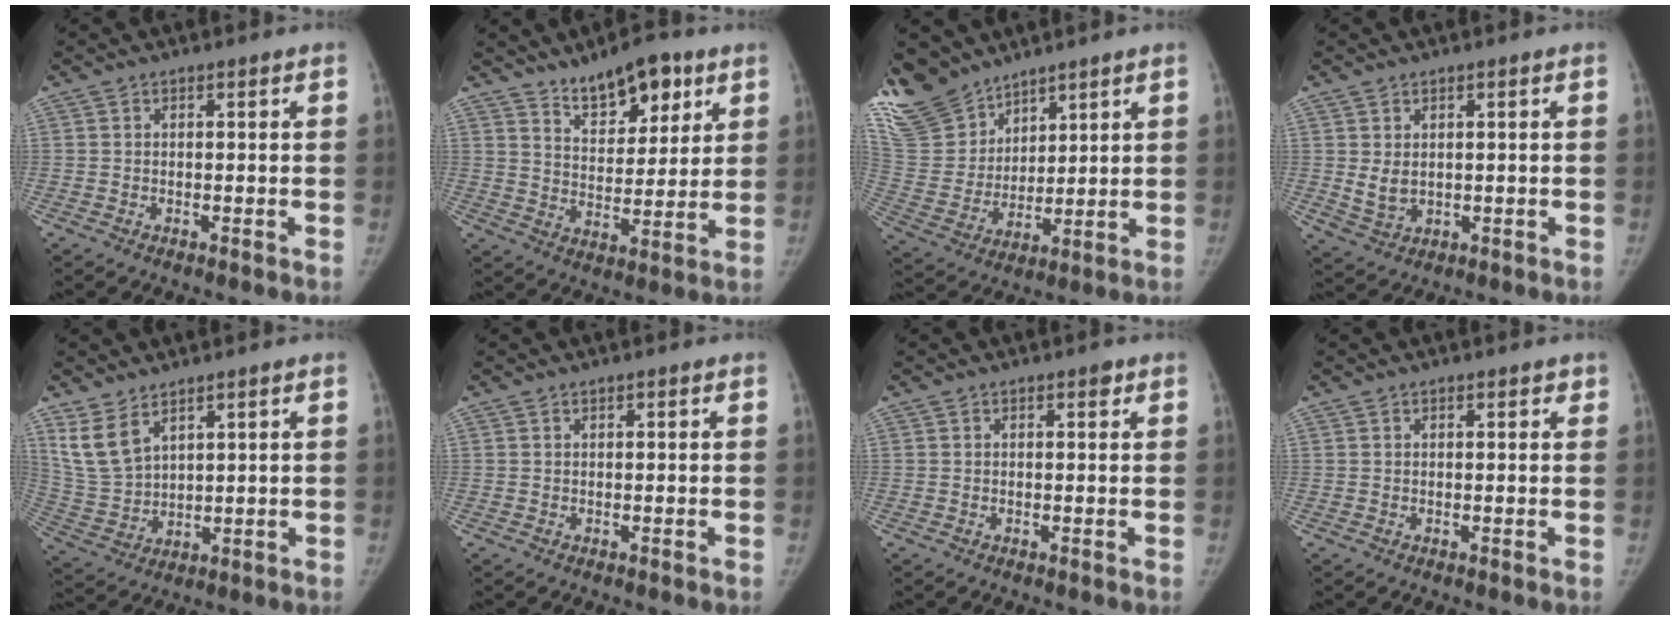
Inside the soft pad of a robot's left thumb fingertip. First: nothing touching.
{"total": 11.5, "force": [7.6, 5.2, 6.8], "torque": [-0.075, -0.045, 0.128]}
{"total": 16.6, "force": [13.5, 8.5, 4.6], "torque": [-0.085, -0.048, 0.282]}
{"total": 3.5, "force": [0.6, 2.7, 2.2], "torque": [-0.034, -0.012, 0.024]}
{"total": 7.6, "force": [5.1, 3.8, 4.1], "torque": [-0.077, -0.023, 0.122]}
{"total": 0.0}
{"total": 1.1, "force": [0.6, 0.5, 0.7], "torque": [-0.005, -0.001, 0.006]}
{"total": 0.8, "force": [0.7, 0.4, 0.2], "torque": [0.006, -0.004, 0.005]}